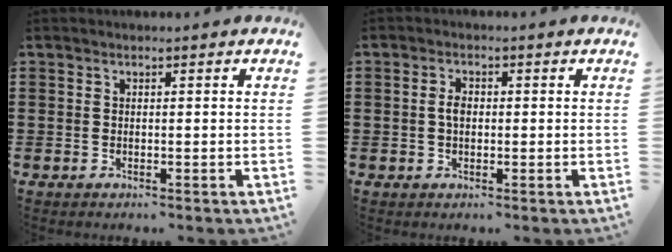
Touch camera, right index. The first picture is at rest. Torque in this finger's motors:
{"motor_torque": [0.65, 0.56, 0.30, 0.08]}